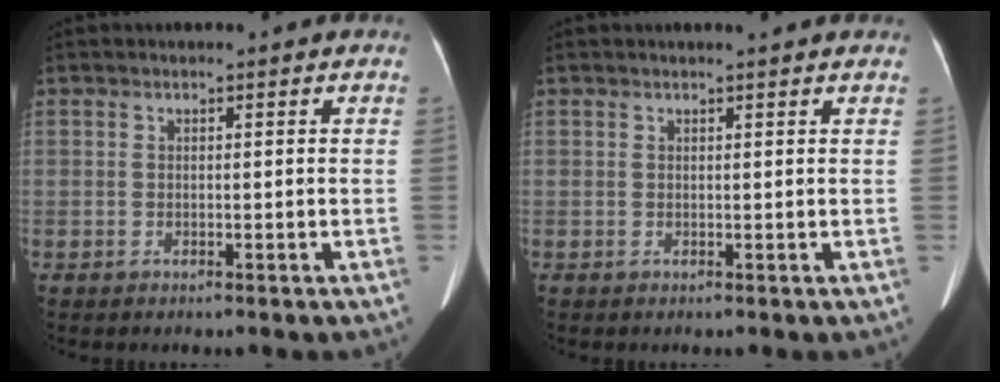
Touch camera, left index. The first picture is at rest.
{"total": 2.5, "force": [2.2, 0.0, 1.2], "torque": [-0.015, 0.011, 0.024]}